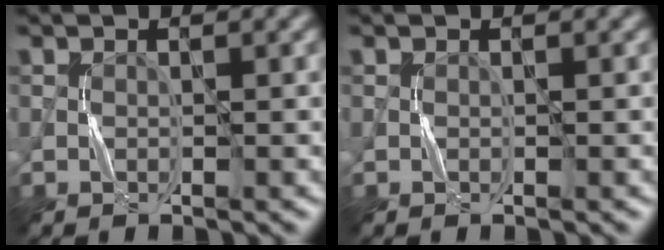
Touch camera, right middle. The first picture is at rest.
{"total": 0.0}